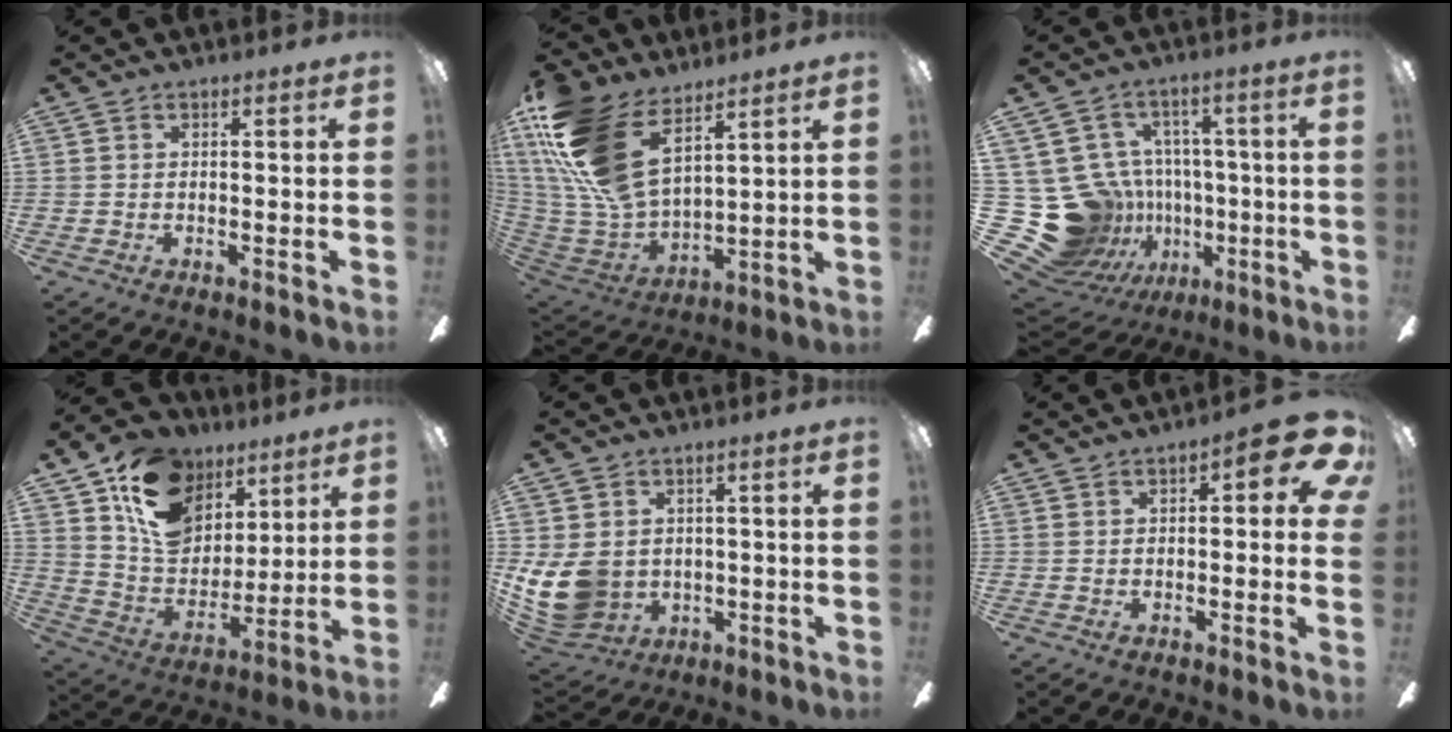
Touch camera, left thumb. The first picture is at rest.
{"total": 22.2, "force": [11.5, 11.3, 15.3], "torque": [-0.358, -0.058, 0.211]}
{"total": 19.7, "force": [-2.7, 18.1, 7.4], "torque": [-0.173, 0.003, 0.012]}
{"total": 18.4, "force": [10.4, 12.8, 8.2], "torque": [-0.146, -0.050, 0.198]}
{"total": 10.9, "force": [-0.1, 9.2, 5.9], "torque": [-0.163, -0.009, 0.002]}
{"total": 8.1, "force": [2.5, 3.2, 7.0], "torque": [-0.086, -0.009, 0.040]}